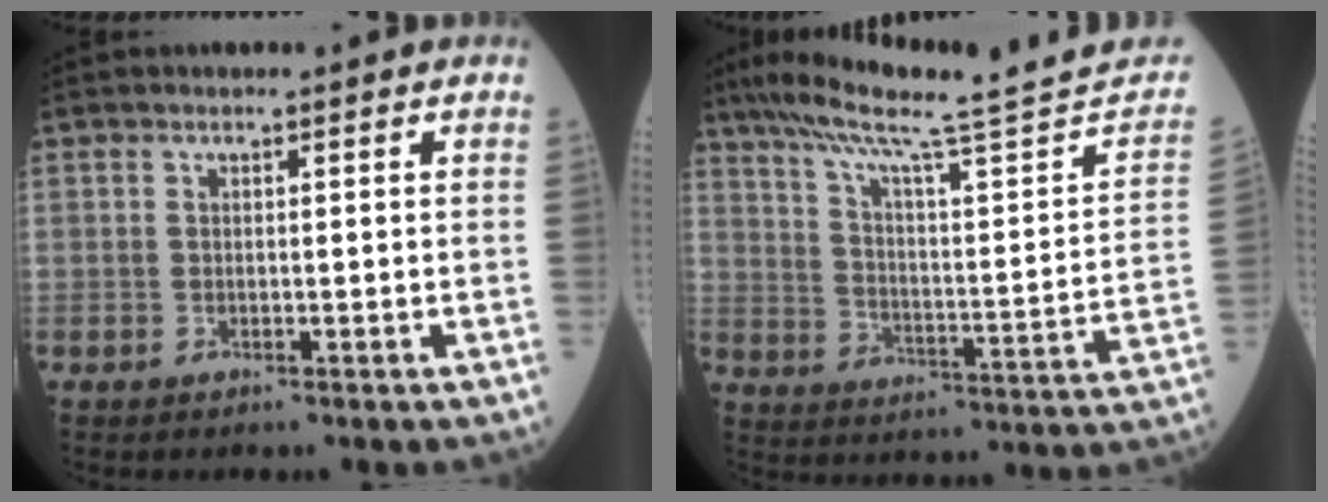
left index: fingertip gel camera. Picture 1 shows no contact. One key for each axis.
{"total": 25.8, "fx": 22.4, "fy": 0.4, "fz": 12.8, "tx": -0.199, "ty": -0.041, "tz": 0.307}